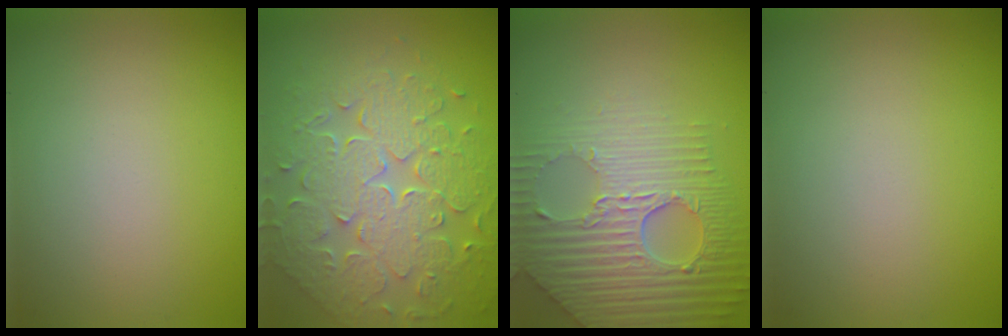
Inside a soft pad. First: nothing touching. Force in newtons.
{"total": 8.7, "press": 6.3, "slide": 6.0}
{"total": 7.7, "press": 5.5, "slide": 5.4}
{"total": 0.0}